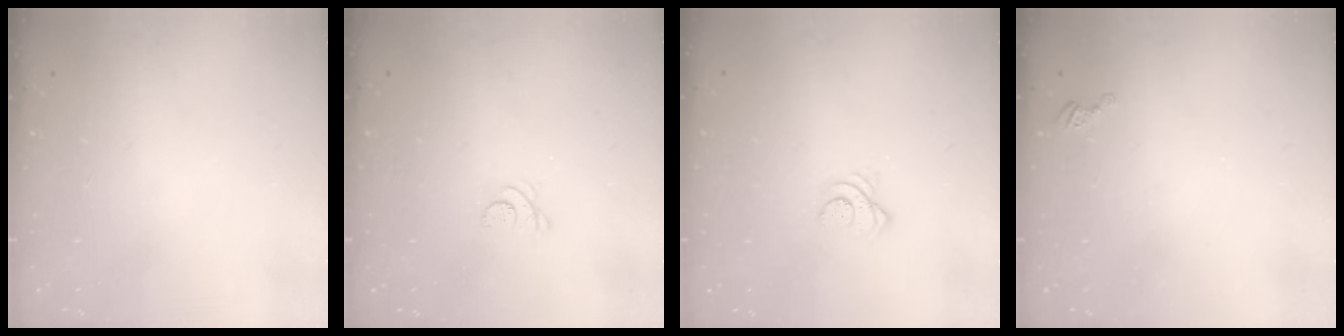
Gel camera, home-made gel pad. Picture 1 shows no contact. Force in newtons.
{"total": 3.0, "press": 2.9, "slide": 0.4}
{"total": 3.1, "press": 3.1, "slide": 0.1}
{"total": 2.8, "press": 2.8, "slide": 0.4}